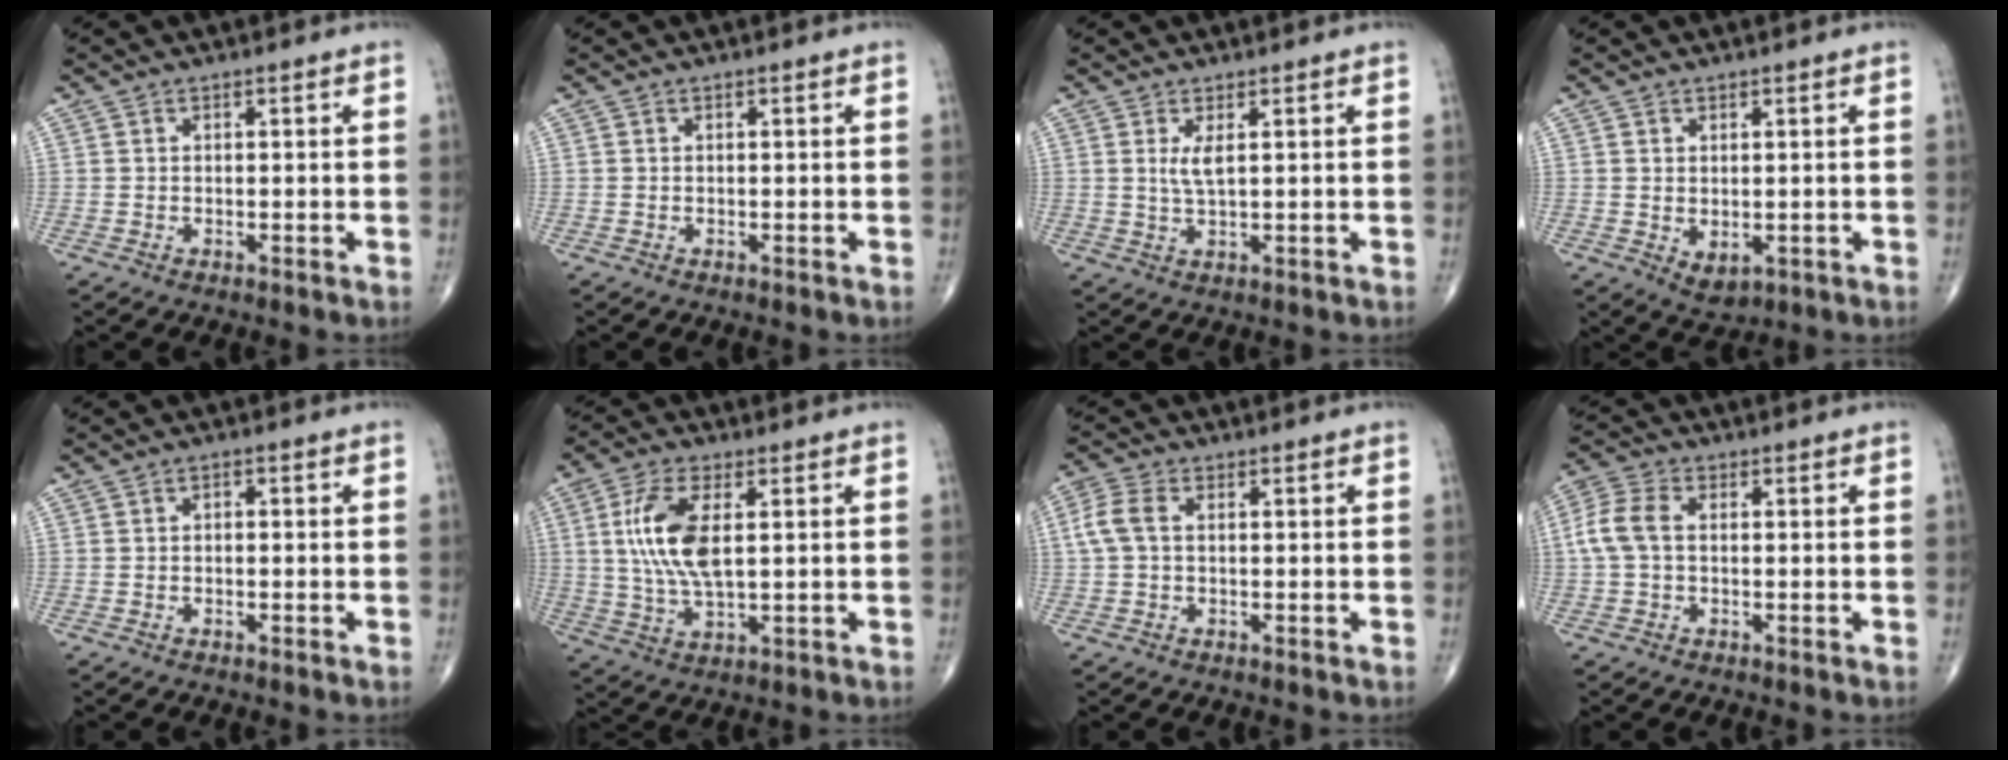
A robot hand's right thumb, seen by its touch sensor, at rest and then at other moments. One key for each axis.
{"total": 0.0}
{"total": 2.6, "fx": 0.8, "fy": 0.5, "fz": 2.4, "tx": -0.055, "ty": -0.010, "tz": 0.021}
{"total": 3.4, "fx": -0.4, "fy": 2.3, "fz": 2.5, "tx": -0.033, "ty": -0.005, "tz": 0.008}
{"total": 0.8, "fx": -0.2, "fy": 0.6, "fz": 0.6, "tx": -0.004, "ty": 0.005, "tz": -0.007}
{"total": 11.0, "fx": 2.0, "fy": 4.6, "fz": 9.8, "tx": -0.211, "ty": -0.004, "tz": 0.043}
{"total": 4.7, "fx": 0.5, "fy": 2.8, "fz": 3.7, "tx": -0.098, "ty": 0.014, "tz": 0.005}
{"total": 6.3, "fx": 0.2, "fy": 4.0, "fz": 4.8, "tx": -0.118, "ty": 0.019, "tz": -0.001}